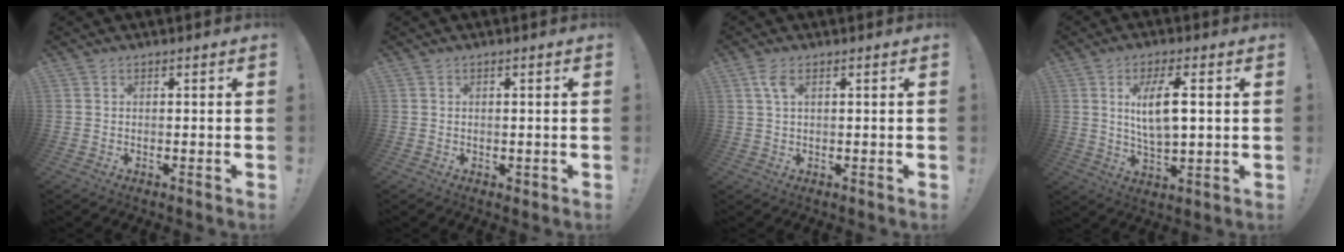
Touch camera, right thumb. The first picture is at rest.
{"total": 0.8, "force": [0.4, 0.6, 0.3], "torque": [-0.009, 0.003, 0.009]}
{"total": 3.8, "force": [1.5, 1.6, 3.1], "torque": [-0.058, 0.002, 0.026]}
{"total": 10.1, "force": [2.5, 3.3, 9.2], "torque": [-0.154, -0.012, 0.034]}